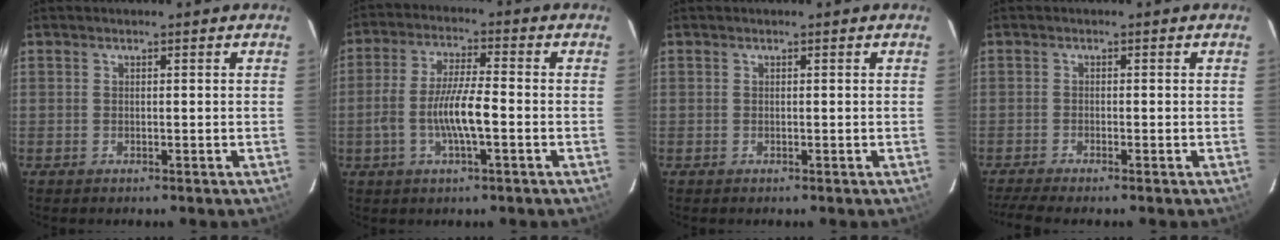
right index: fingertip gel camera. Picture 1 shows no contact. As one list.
[{"total": 8.7, "force": [-2.4, 1.5, 8.2], "torque": [-0.164, 0.002, -0.044]}, {"total": 0.0}, {"total": 3.7, "force": [-3.4, -1.0, 1.1], "torque": [-0.038, -0.010, -0.065]}]